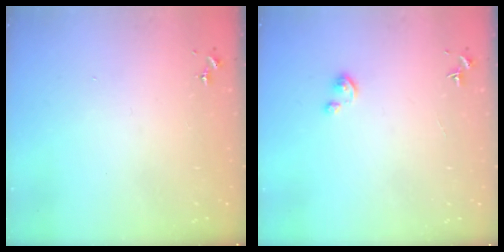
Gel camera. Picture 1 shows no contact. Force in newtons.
{"total": 2.6, "press": 2.6, "slide": 0.2}